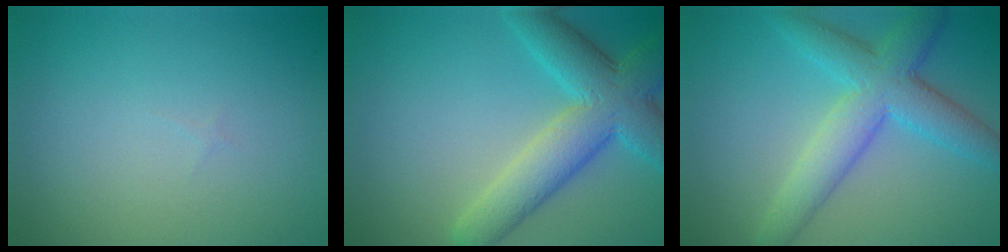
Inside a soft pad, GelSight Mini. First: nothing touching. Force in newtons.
{"total": 7.6, "press": 7.6, "slide": 0.3}
{"total": 6.4, "press": 6.4, "slide": 0.1}